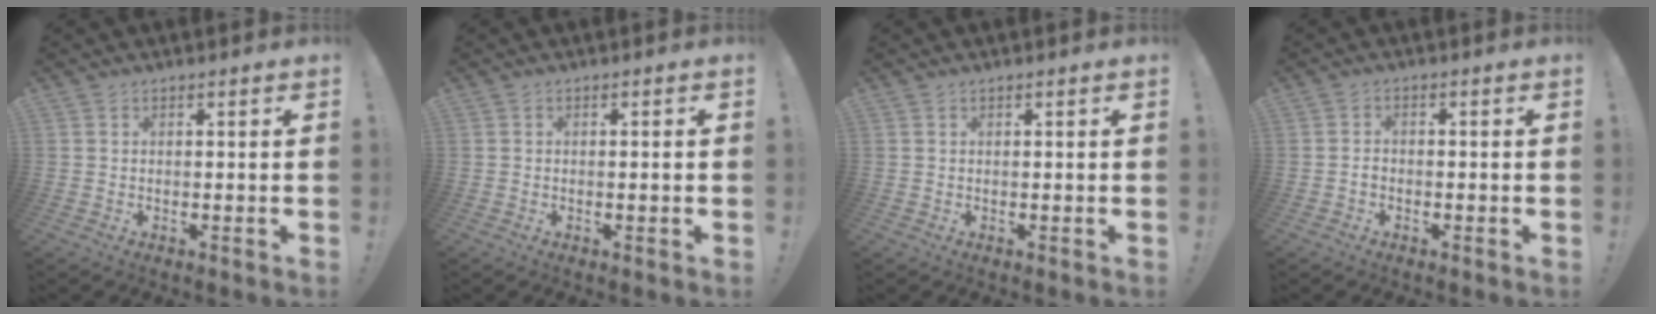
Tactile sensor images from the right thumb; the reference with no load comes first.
{"total": 1.2, "force": [-0.3, 0.2, 1.2], "torque": [-0.028, 0.005, -0.004]}
{"total": 0.0}
{"total": 1.6, "force": [-1.1, 0.9, 0.8], "torque": [-0.021, 0.009, -0.019]}